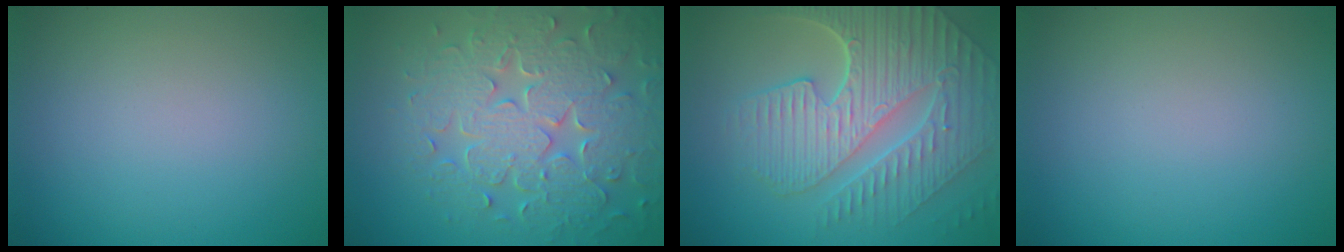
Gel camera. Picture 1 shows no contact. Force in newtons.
{"total": 8.3, "press": 6.3, "slide": 5.5}
{"total": 9.1, "press": 6.1, "slide": 6.7}
{"total": 0.0}